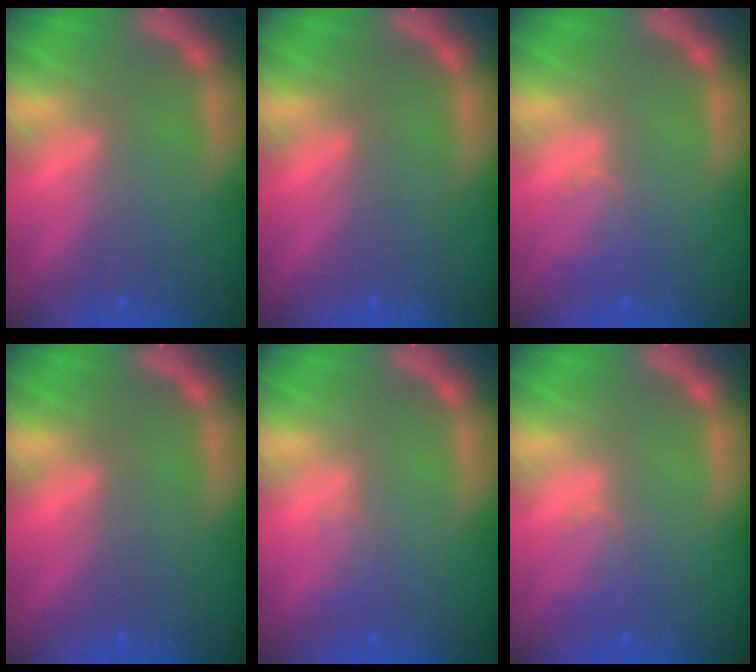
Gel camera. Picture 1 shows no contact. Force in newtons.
{"total": 0.0}
{"total": 2.0}
{"total": 0.0}
{"total": 1.0}
{"total": 2.0}